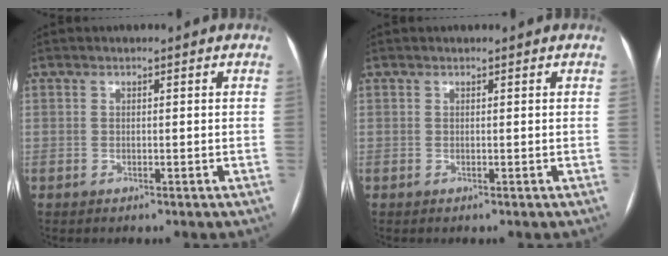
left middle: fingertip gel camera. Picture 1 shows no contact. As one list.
[{"total": 0.0}]